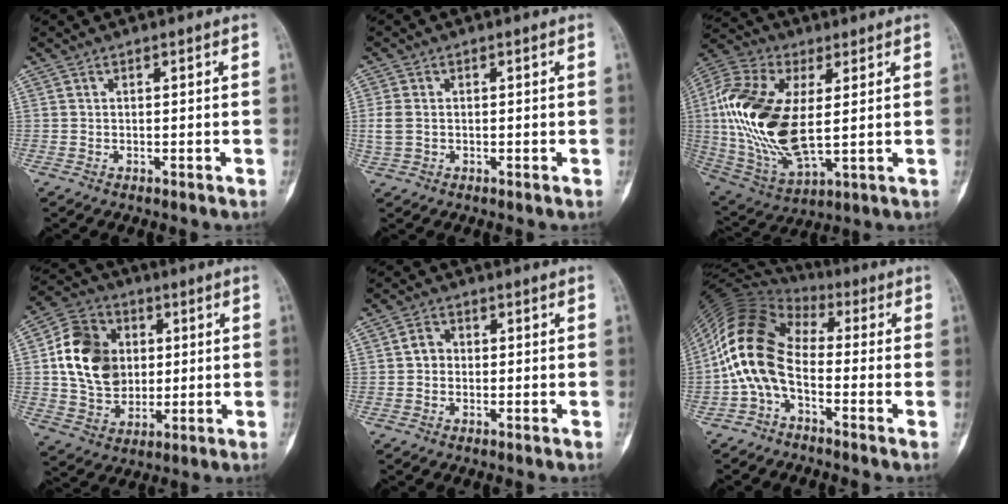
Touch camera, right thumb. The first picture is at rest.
{"total": 3.1, "force": [-0.1, 2.3, 2.1], "torque": [-0.056, 0.001, -0.002]}
{"total": 22.4, "force": [2.4, 11.5, 19.1], "torque": [-0.407, -0.010, 0.046]}
{"total": 15.7, "force": [2.1, 12.5, 9.3], "torque": [-0.141, 0.005, 0.039]}
{"total": 2.7, "force": [0.0, 2.4, 1.3], "torque": [-0.009, 0.010, -0.008]}
{"total": 12.1, "force": [-1.8, 7.3, 9.4], "torque": [-0.184, 0.048, -0.054]}